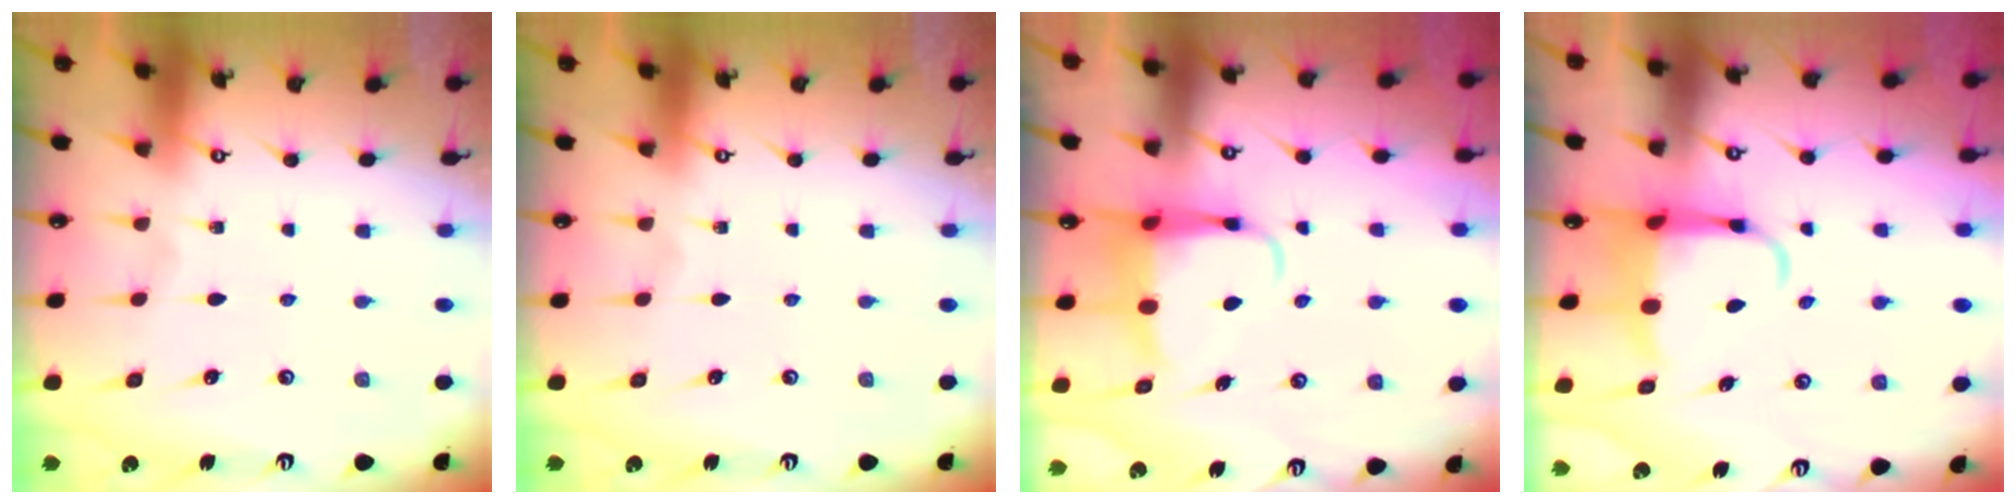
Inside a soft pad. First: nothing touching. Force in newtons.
{"total": 0.0}
{"total": 6.1, "press": 6.1, "slide": 0.8}
{"total": 7.6, "press": 7.4, "slide": 1.5}